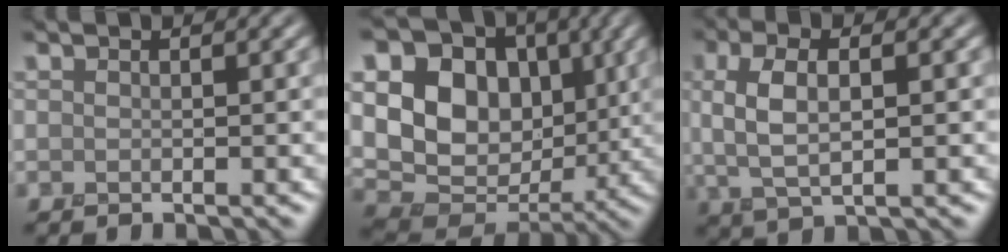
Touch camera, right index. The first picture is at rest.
{"total": 14.9, "force": [2.5, 11.8, 8.7], "torque": [-0.179, 0.028, 0.040]}
{"total": 4.6, "force": [0.5, 1.8, 4.2], "torque": [-0.089, 0.004, 0.010]}